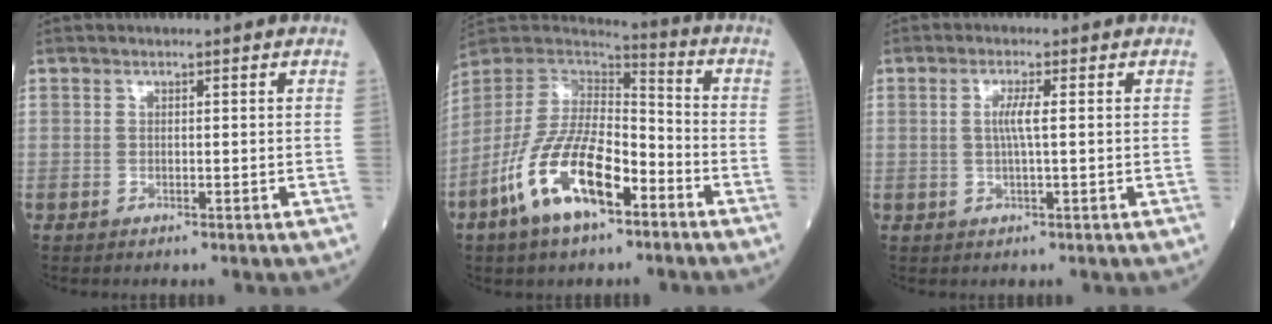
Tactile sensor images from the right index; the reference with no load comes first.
{"total": 16.0, "force": [-7.8, 5.9, 12.6], "torque": [-0.254, -0.001, -0.146]}
{"total": 2.8, "force": [0.3, -0.1, 2.8], "torque": [-0.057, -0.001, 0.004]}